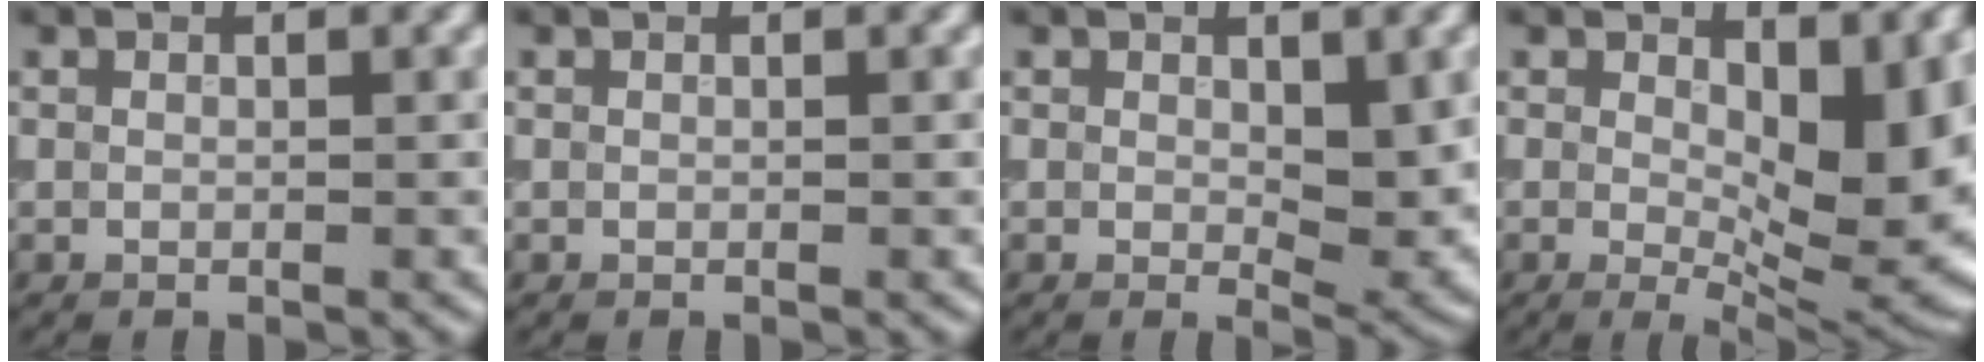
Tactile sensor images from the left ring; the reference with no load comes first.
{"total": 0.0}
{"total": 3.5, "force": [0.7, 1.6, 3.0], "torque": [-0.041, -0.011, 0.014]}
{"total": 10.2, "force": [1.0, 4.4, 9.1], "torque": [-0.113, -0.005, 0.012]}